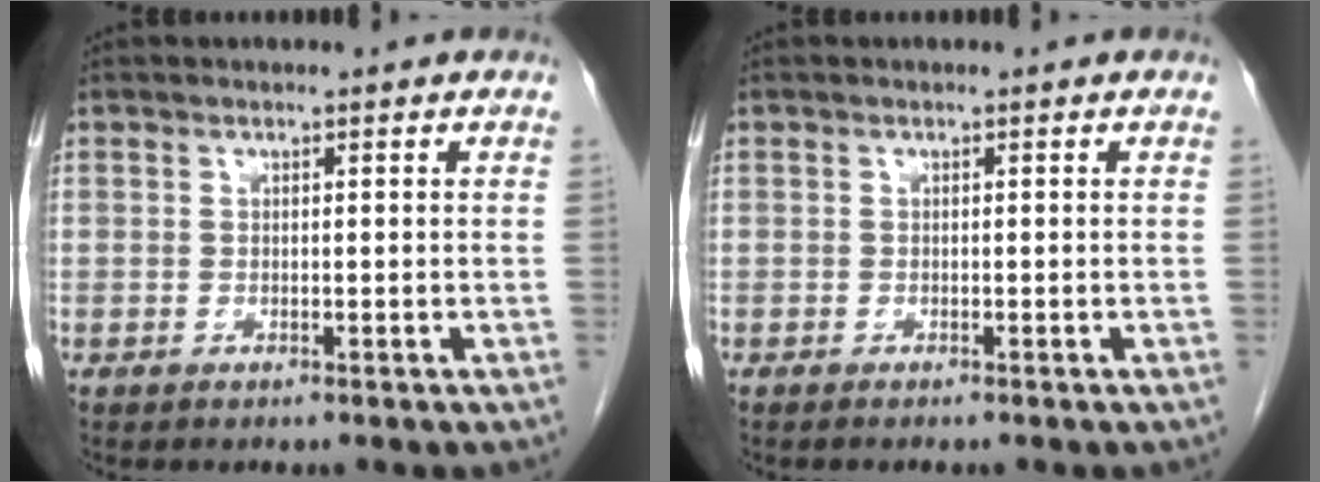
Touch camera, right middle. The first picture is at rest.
{"total": 0.8, "force": [-0.7, 0.1, 0.4], "torque": [-0.009, -0.002, -0.007]}